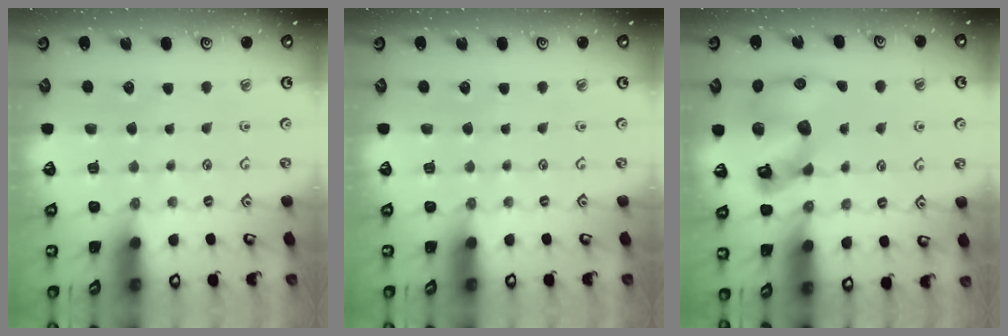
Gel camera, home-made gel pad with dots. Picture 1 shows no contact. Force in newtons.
{"total": 0.0}
{"total": 15.7, "press": 15.5, "slide": 2.4}